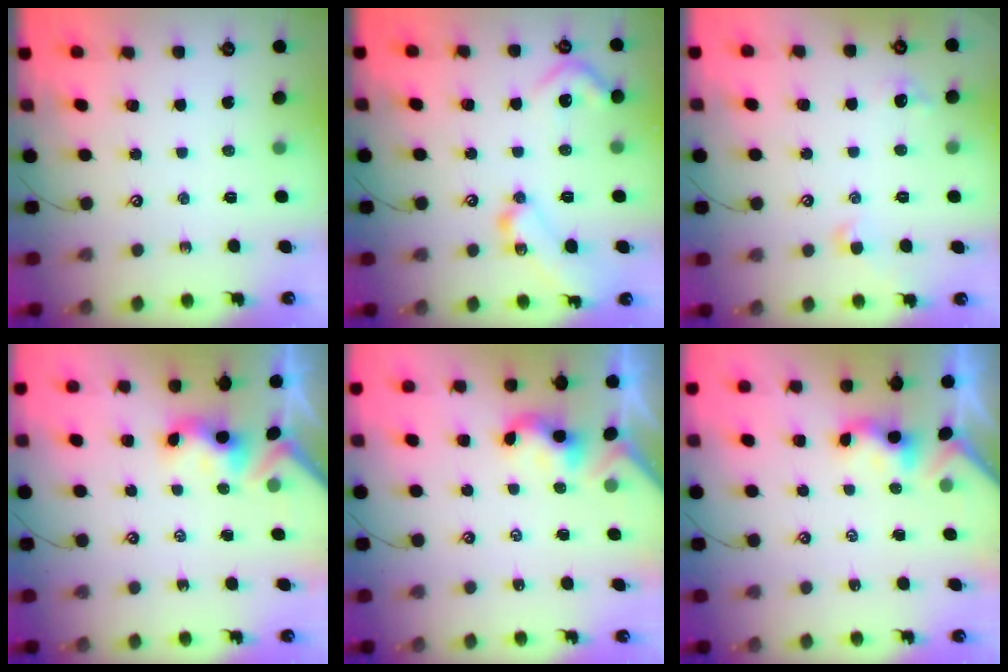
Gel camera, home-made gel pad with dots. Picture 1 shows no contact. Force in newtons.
{"total": 17.2, "press": 17.2, "slide": 0.5}
{"total": 1.7, "press": 1.6, "slide": 0.5}
{"total": 3.2, "press": 3.1, "slide": 0.4}
{"total": 2.0, "press": 2.0, "slide": 0.2}
{"total": 0.8, "press": 0.6, "slide": 0.4}